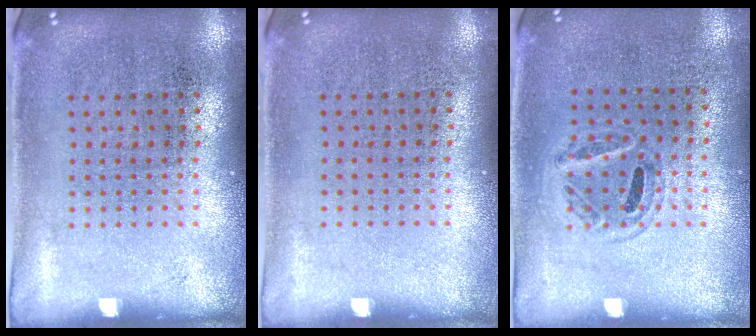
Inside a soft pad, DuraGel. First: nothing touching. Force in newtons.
{"total": 0.0}
{"total": 0.9, "press": 0.8, "slide": 0.4}